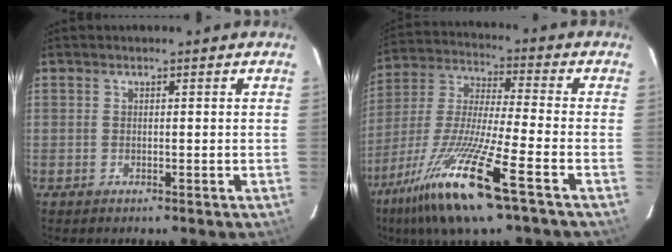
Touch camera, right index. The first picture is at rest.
{"total": 18.9, "force": [-11.0, 1.4, 15.4], "torque": [-0.323, -0.038, -0.210]}